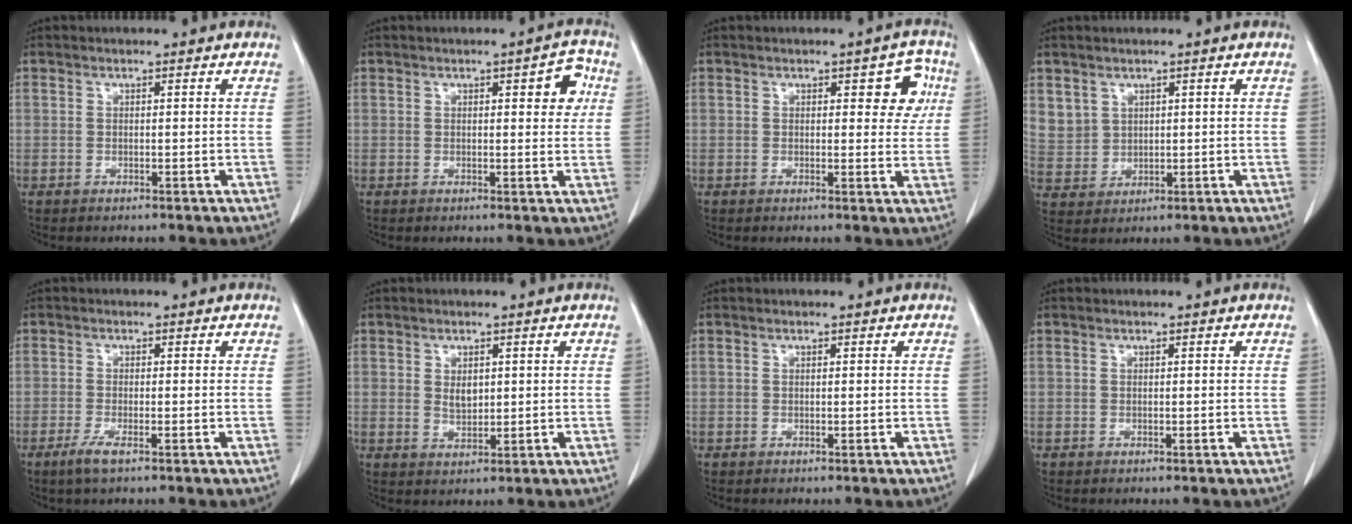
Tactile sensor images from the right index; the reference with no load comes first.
{"total": 4.5, "force": [1.3, 1.4, 4.0], "torque": [-0.043, 0.008, 0.012]}
{"total": 5.2, "force": [1.7, 2.3, 4.4], "torque": [-0.036, 0.012, 0.017]}
{"total": 6.1, "force": [3.1, 5.1, 1.1], "torque": [-0.034, 0.008, 0.079]}
{"total": 2.6, "force": [-1.6, 0.2, 2.1], "torque": [-0.045, -0.006, -0.033]}
{"total": 2.4, "force": [0.7, 1.5, 1.8], "torque": [-0.034, -0.002, 0.017]}
{"total": 0.0}
{"total": 0.0}